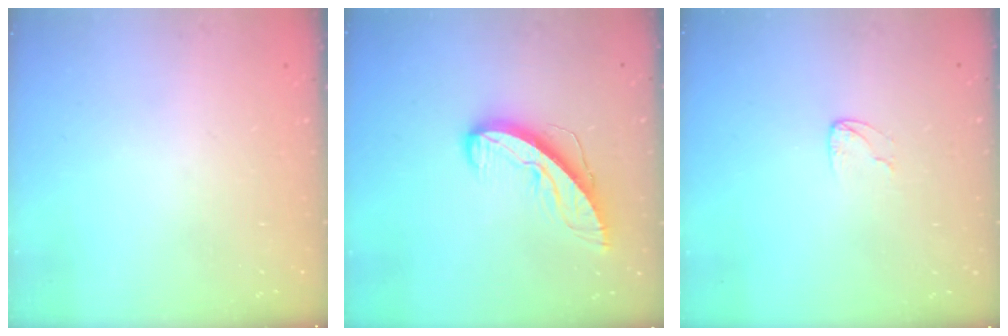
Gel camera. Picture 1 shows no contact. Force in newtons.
{"total": 9.2, "press": 9.2, "slide": 0.9}
{"total": 3.5, "press": 3.5, "slide": 0.3}